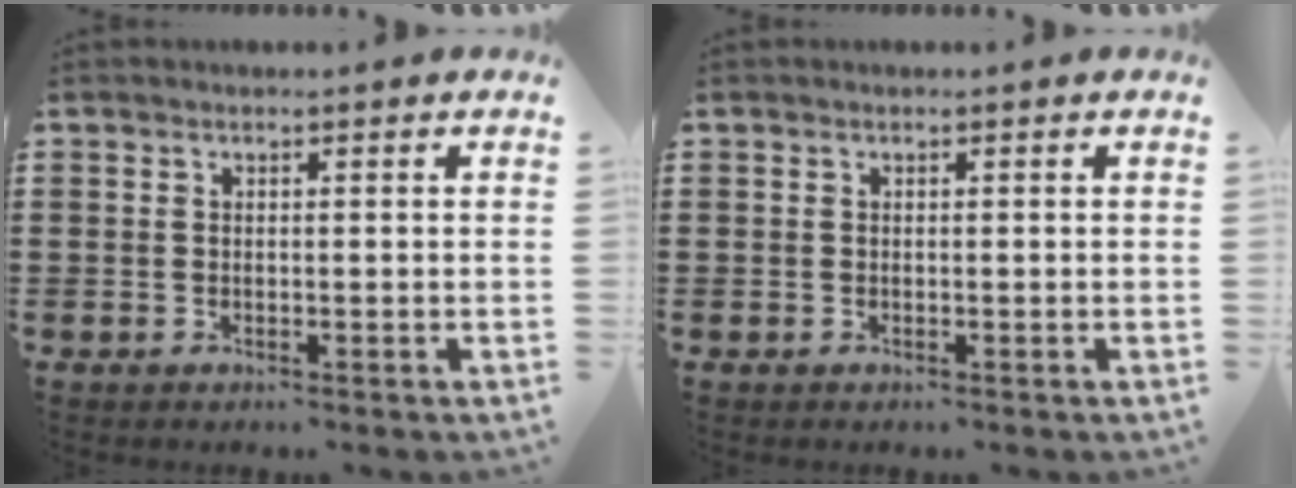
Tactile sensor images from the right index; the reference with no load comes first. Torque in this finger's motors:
{"motor_torque": [-0.05, 0.75, 0.00, 0.00]}